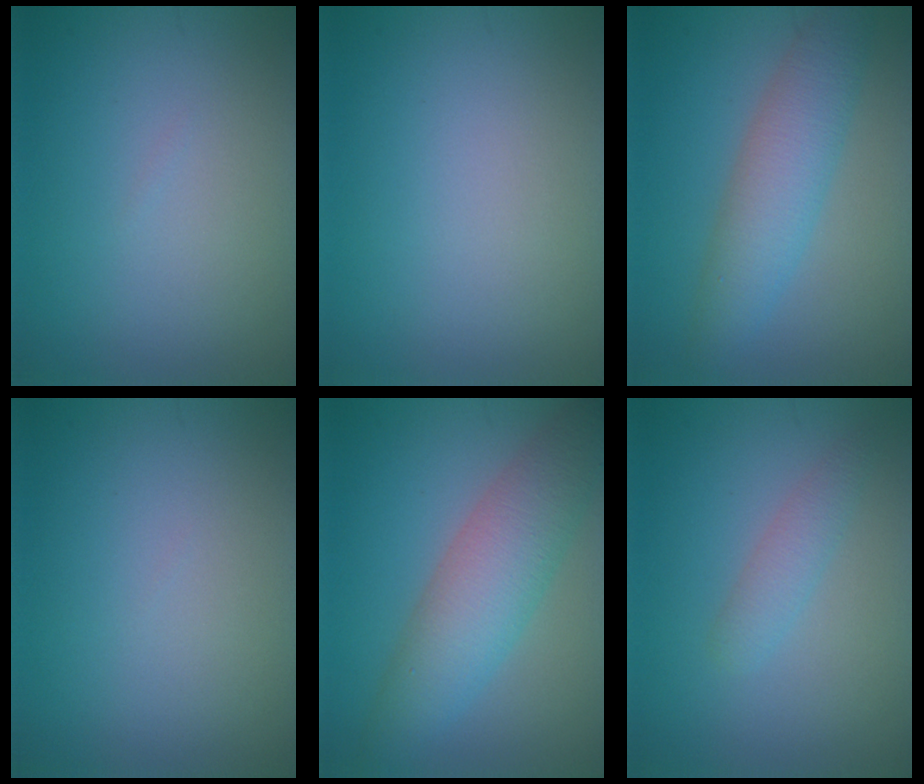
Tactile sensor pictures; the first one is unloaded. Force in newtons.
{"total": 0.0}
{"total": 5.0, "press": 5.0, "slide": 0.1}
{"total": 0.0}
{"total": 6.4, "press": 6.4, "slide": 0.1}
{"total": 1.9, "press": 1.9, "slide": 0.0}